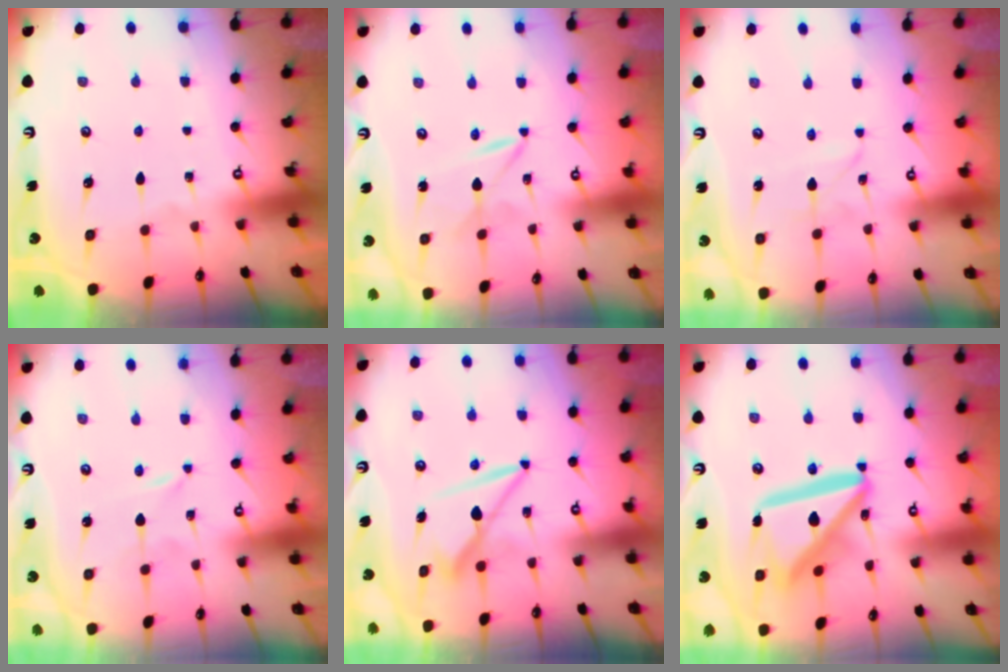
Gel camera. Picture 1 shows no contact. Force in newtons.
{"total": 1.6, "press": 1.6, "slide": 0.1}
{"total": 1.5, "press": 1.5, "slide": 0.2}
{"total": 0.0}
{"total": 8.0, "press": 7.9, "slide": 0.6}
{"total": 18.4, "press": 18.3, "slide": 2.0}